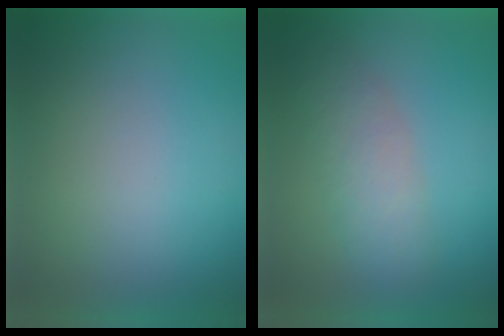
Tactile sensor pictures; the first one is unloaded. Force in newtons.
{"total": 3.7}